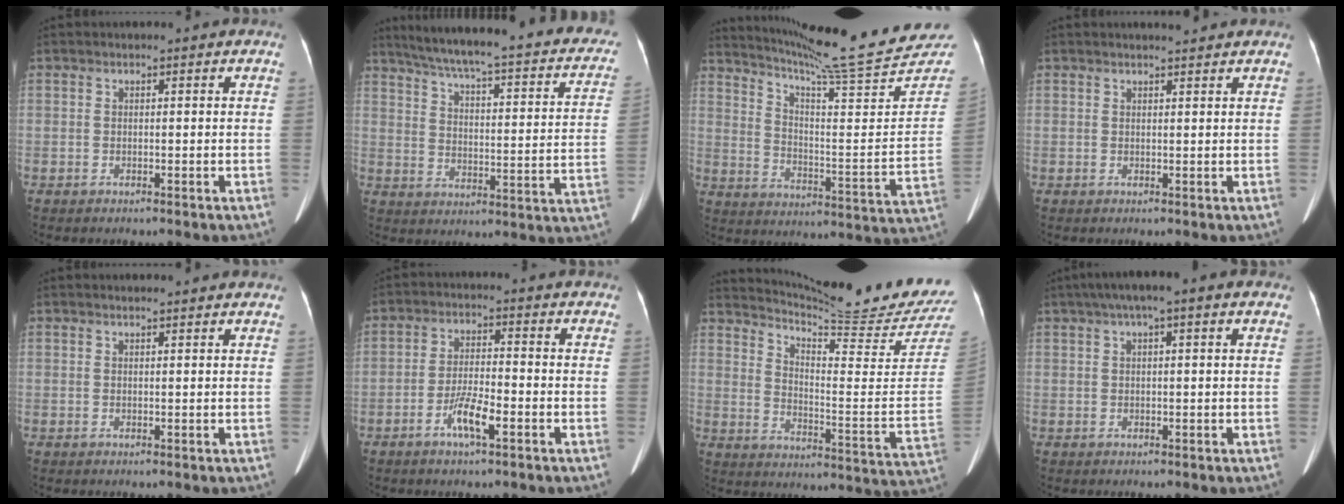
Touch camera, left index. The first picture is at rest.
{"total": 27.7, "force": [21.9, 5.1, 16.2], "torque": [-0.237, -0.010, 0.267]}
{"total": 24.2, "force": [22.5, -1.2, 8.7], "torque": [-0.147, -0.109, 0.305]}
{"total": 1.9, "force": [1.9, 0.0, 0.5], "torque": [-0.010, 0.004, 0.030]}
{"total": 2.8, "force": [2.6, 0.3, 0.8], "torque": [-0.015, 0.013, 0.032]}
{"total": 5.2, "force": [-2.7, 0.7, 4.5], "torque": [-0.090, -0.003, -0.050]}
{"total": 21.0, "force": [19.9, -1.8, 6.5], "torque": [-0.121, -0.127, 0.265]}
{"total": 9.3, "force": [6.2, 1.6, 6.7], "torque": [-0.097, 0.044, 0.084]}